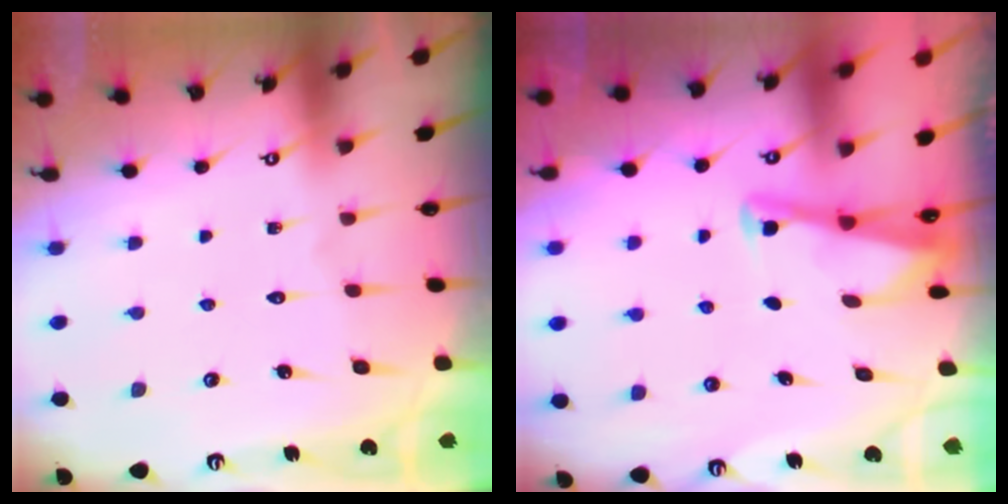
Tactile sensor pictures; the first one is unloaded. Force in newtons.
{"total": 2.9, "press": 2.9, "slide": 0.4}